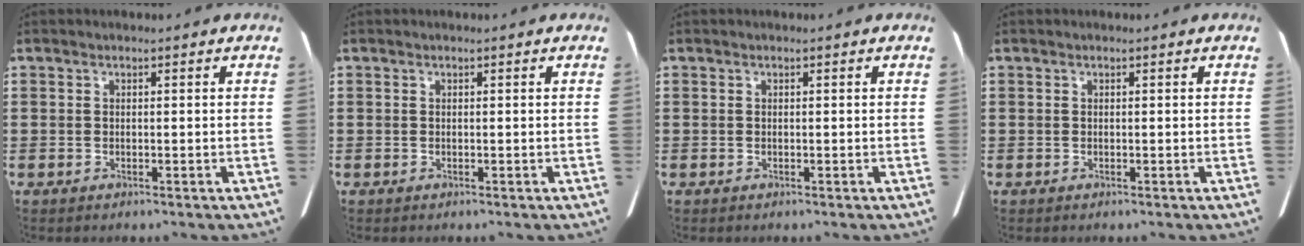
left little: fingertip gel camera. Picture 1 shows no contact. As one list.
[{"total": 0.0}, {"total": 0.0}, {"total": 0.0}]